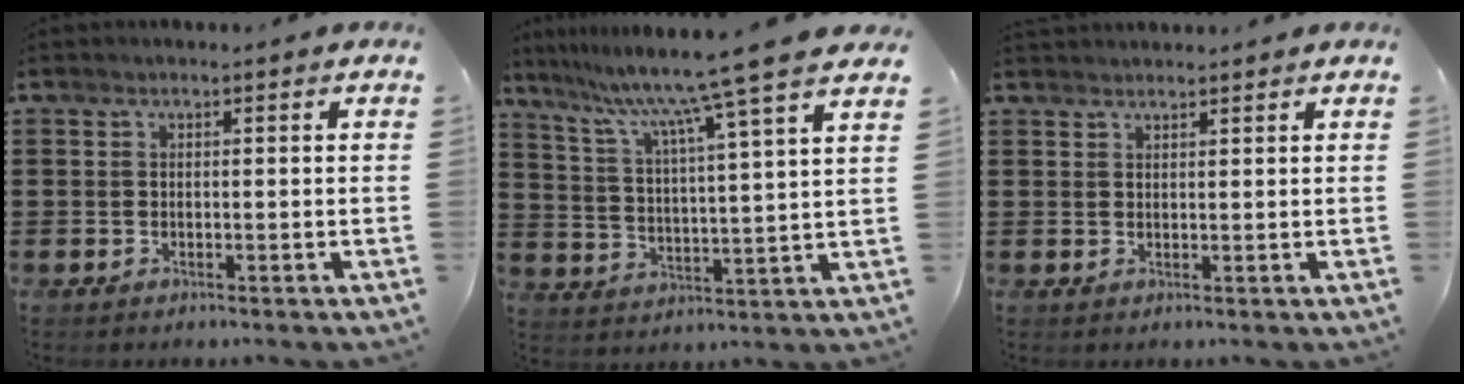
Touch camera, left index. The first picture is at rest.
{"total": 10.2, "force": [8.4, -1.9, 5.4], "torque": [-0.138, -0.058, 0.129]}
{"total": 1.3, "force": [1.3, 0.2, 0.1], "torque": [-0.004, 0.000, 0.026]}